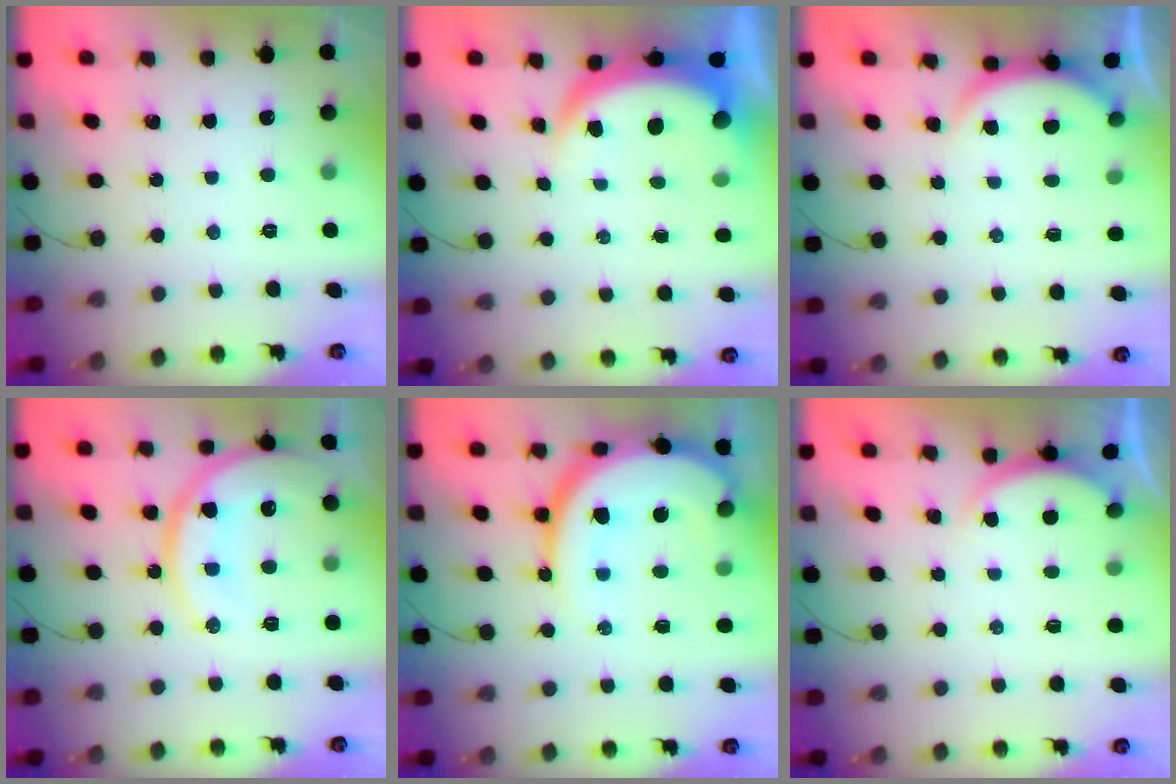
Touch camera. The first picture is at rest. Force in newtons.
{"total": 7.7, "press": 7.6, "slide": 1.0}
{"total": 2.9, "press": 2.8, "slide": 0.6}
{"total": 16.2, "press": 16.2, "slide": 1.3}
{"total": 19.1, "press": 19.0, "slide": 1.7}
{"total": 2.2, "press": 2.2, "slide": 0.6}